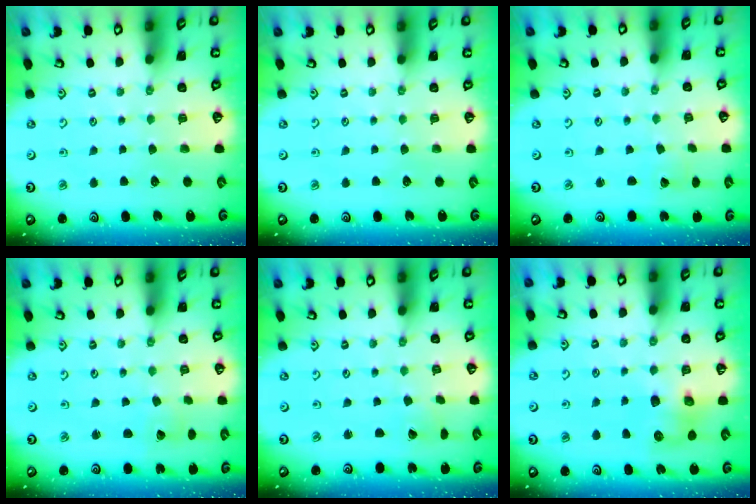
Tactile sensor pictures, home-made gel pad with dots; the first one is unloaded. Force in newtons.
{"total": 0.0}
{"total": 0.0}
{"total": 1.6, "press": 1.6, "slide": 0.2}
{"total": 0.0}
{"total": 7.4, "press": 7.4, "slide": 0.8}